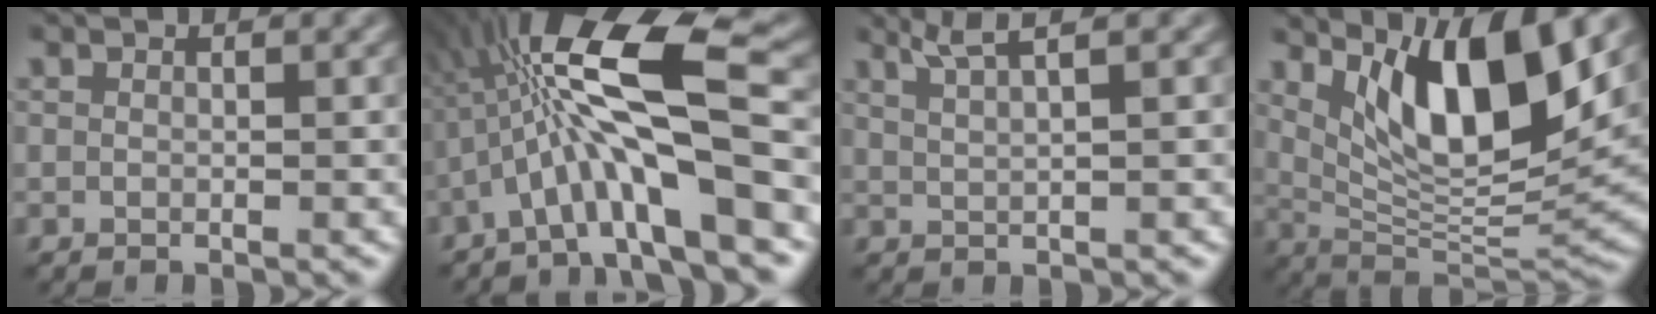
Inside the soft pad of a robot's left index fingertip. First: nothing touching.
{"total": 11.7, "force": [-1.2, 2.5, 11.4], "torque": [-0.203, 0.033, -0.025]}
{"total": 3.0, "force": [2.2, 0.6, 1.9], "torque": [-0.011, 0.011, 0.023]}
{"total": 9.7, "force": [4.3, 2.7, 8.3], "torque": [-0.128, -0.014, 0.085]}